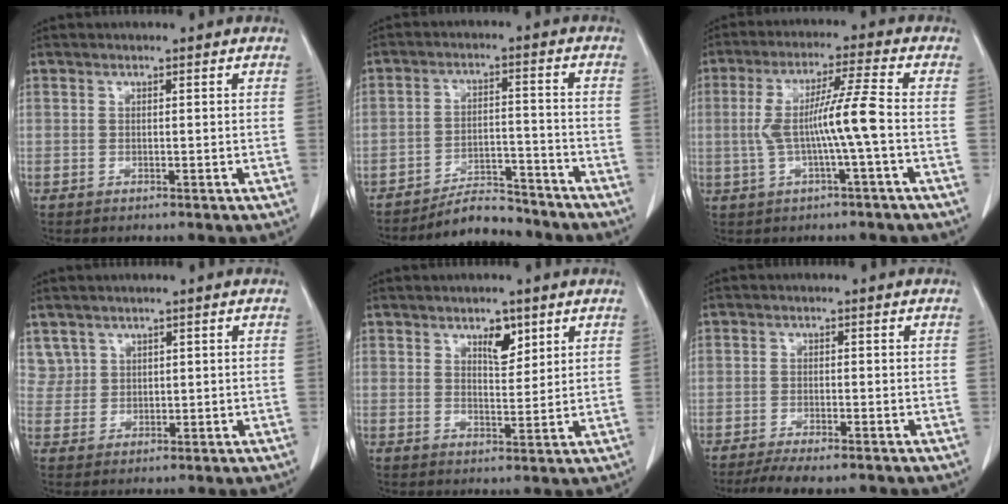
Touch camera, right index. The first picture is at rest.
{"total": 7.6, "force": [-7.2, 1.8, 1.2], "torque": [-0.017, 0.012, -0.118]}
{"total": 8.5, "force": [-1.0, -0.7, 8.4], "torque": [-0.167, 0.016, -0.017]}
{"total": 3.0, "force": [1.7, 2.4, -0.2], "torque": [0.015, 0.008, 0.033]}
{"total": 3.9, "force": [2.4, 1.8, 2.6], "torque": [-0.039, -0.004, 0.041]}
{"total": 6.2, "force": [-5.0, 1.2, 3.5], "torque": [-0.050, -0.010, -0.076]}